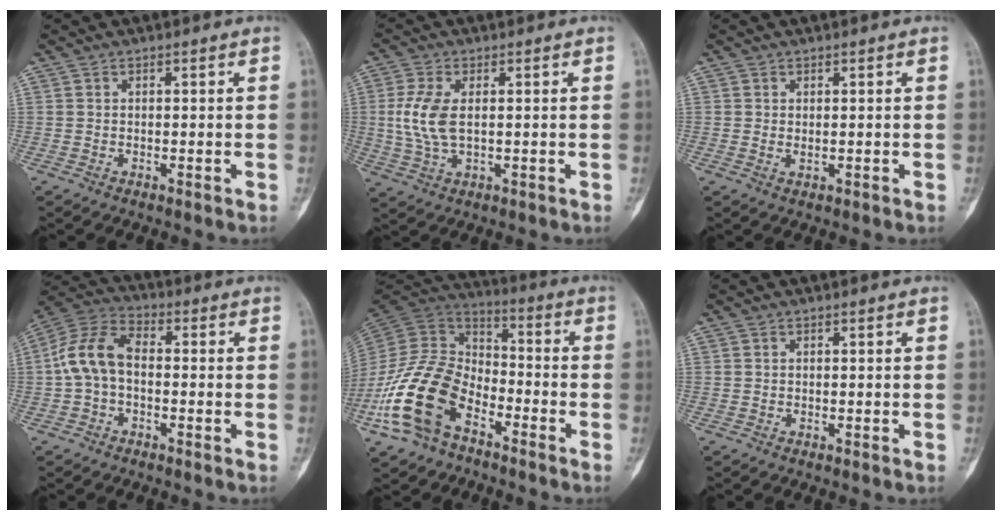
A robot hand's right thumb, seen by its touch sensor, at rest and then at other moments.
{"total": 7.5, "force": [0.6, 3.9, 6.4], "torque": [-0.155, -0.002, 0.014]}
{"total": 0.9, "force": [0.1, 0.5, 0.7], "torque": [-0.013, -0.001, 0.005]}
{"total": 9.6, "force": [-0.8, 5.9, 7.5], "torque": [-0.152, 0.031, -0.029]}
{"total": 18.8, "force": [-9.0, 11.4, 11.9], "torque": [-0.227, 0.063, -0.181]}
{"total": 0.0}